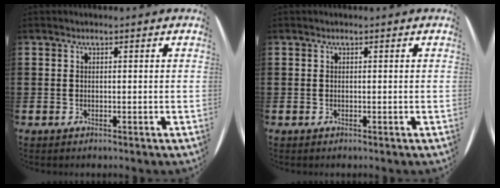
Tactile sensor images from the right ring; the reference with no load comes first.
{"total": 0.0}